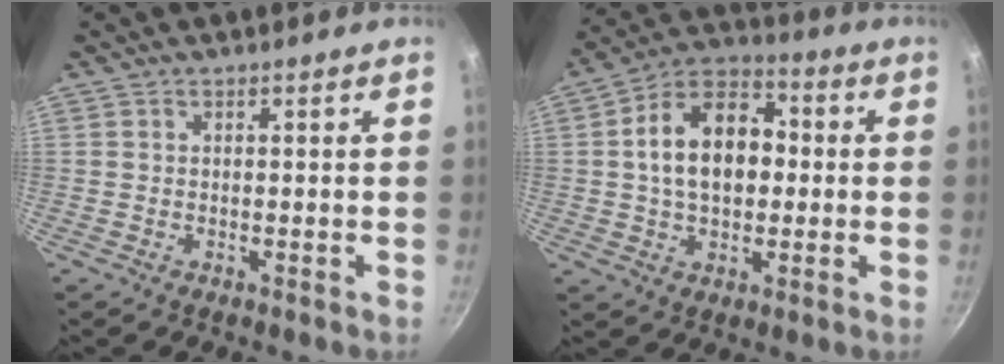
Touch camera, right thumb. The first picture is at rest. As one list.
[{"total": 15.6, "force": [0.9, 10.4, 11.6], "torque": [-0.156, 0.030, 0.000]}]